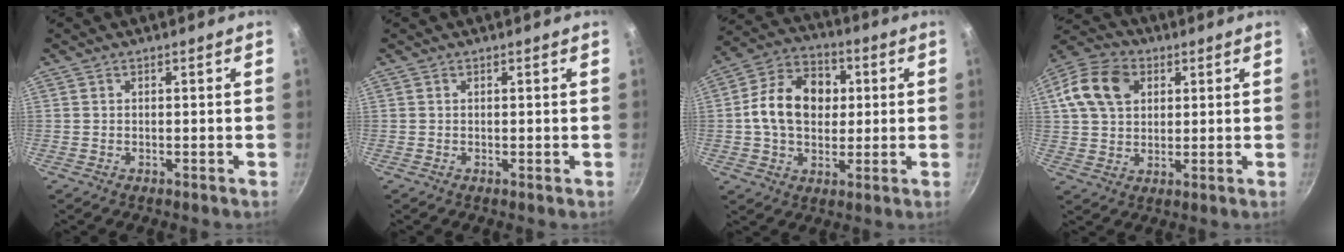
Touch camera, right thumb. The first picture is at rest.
{"total": 0.0}
{"total": 14.7, "force": [1.4, 10.9, 9.8], "torque": [-0.135, 0.019, 0.008]}
{"total": 12.6, "force": [3.9, 9.3, 7.6], "torque": [-0.126, 0.012, 0.058]}